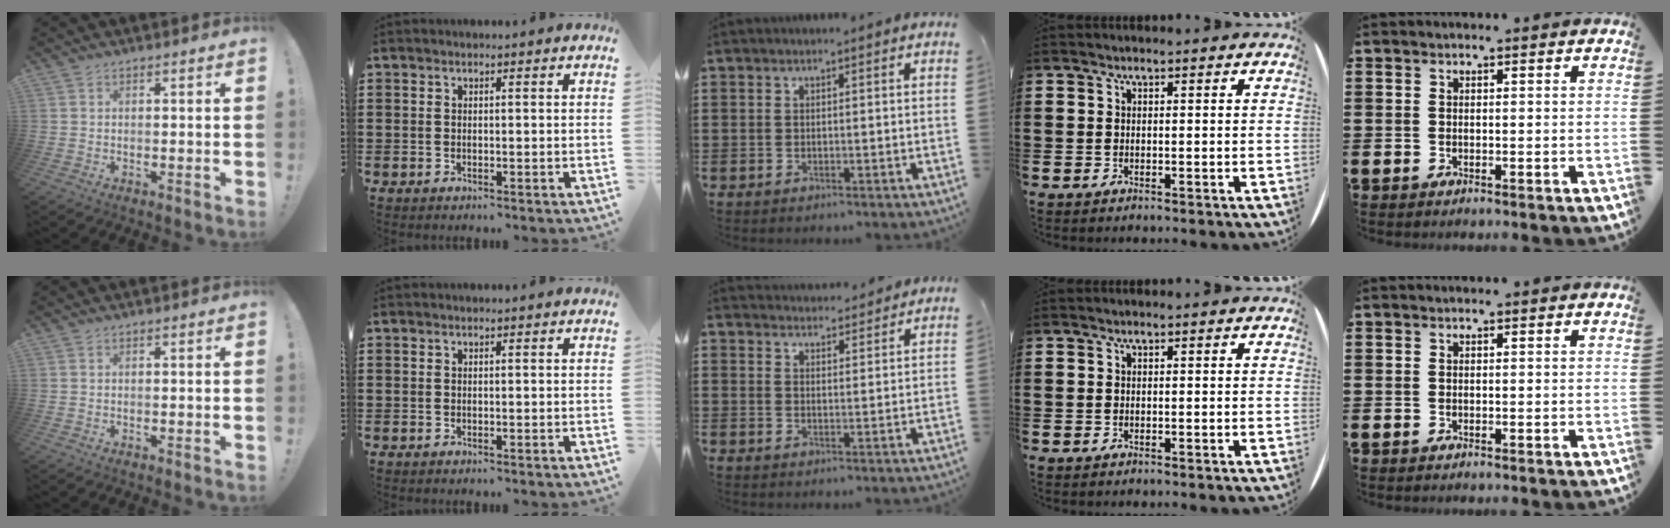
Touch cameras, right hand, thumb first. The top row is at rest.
{"middle": {"total": 3.2, "force": [3.2, 0.0, -0.4], "torque": [-0.001, -0.015, 0.059]}}